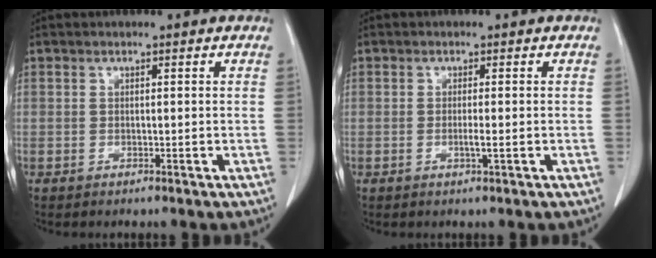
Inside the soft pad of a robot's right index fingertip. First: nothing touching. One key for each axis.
{"total": 1.8, "fx": -0.5, "fy": 0.0, "fz": 1.7, "tx": -0.032, "ty": -0.002, "tz": -0.007}